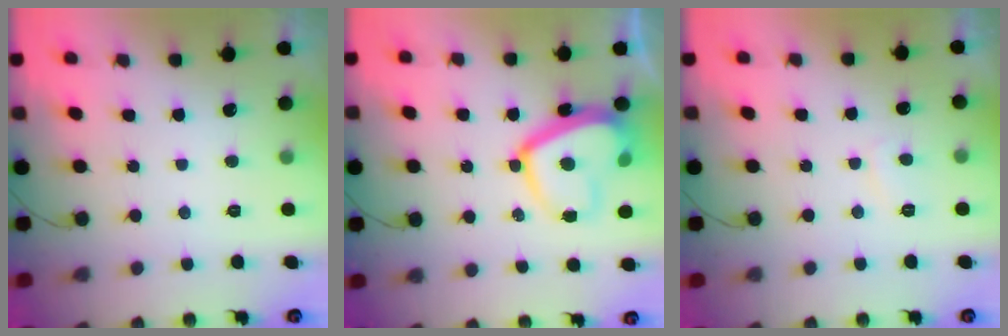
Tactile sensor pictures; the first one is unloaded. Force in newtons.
{"total": 13.9, "press": 13.8, "slide": 1.1}
{"total": 2.7, "press": 2.6, "slide": 0.8}